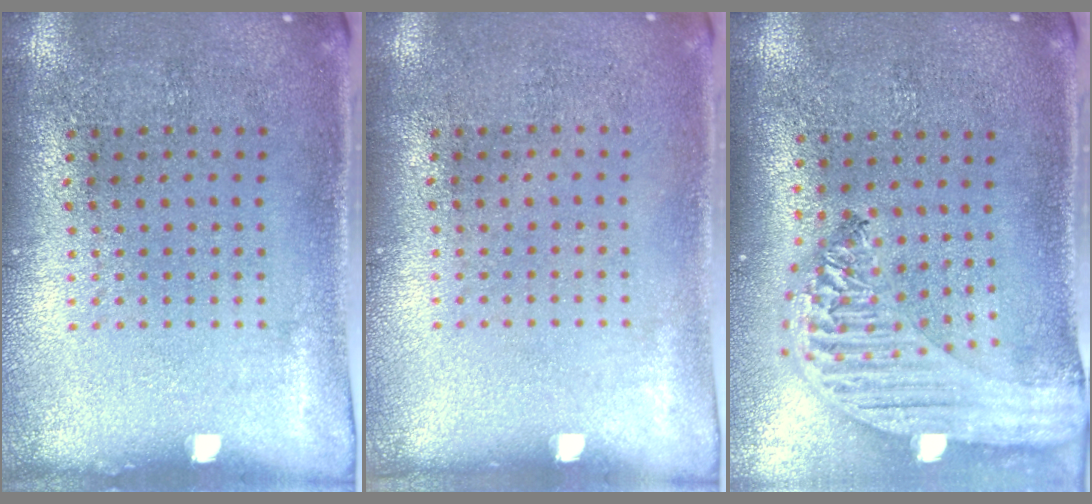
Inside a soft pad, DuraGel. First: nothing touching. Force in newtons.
{"total": 0.0}
{"total": 2.5, "press": 2.1, "slide": 1.3}